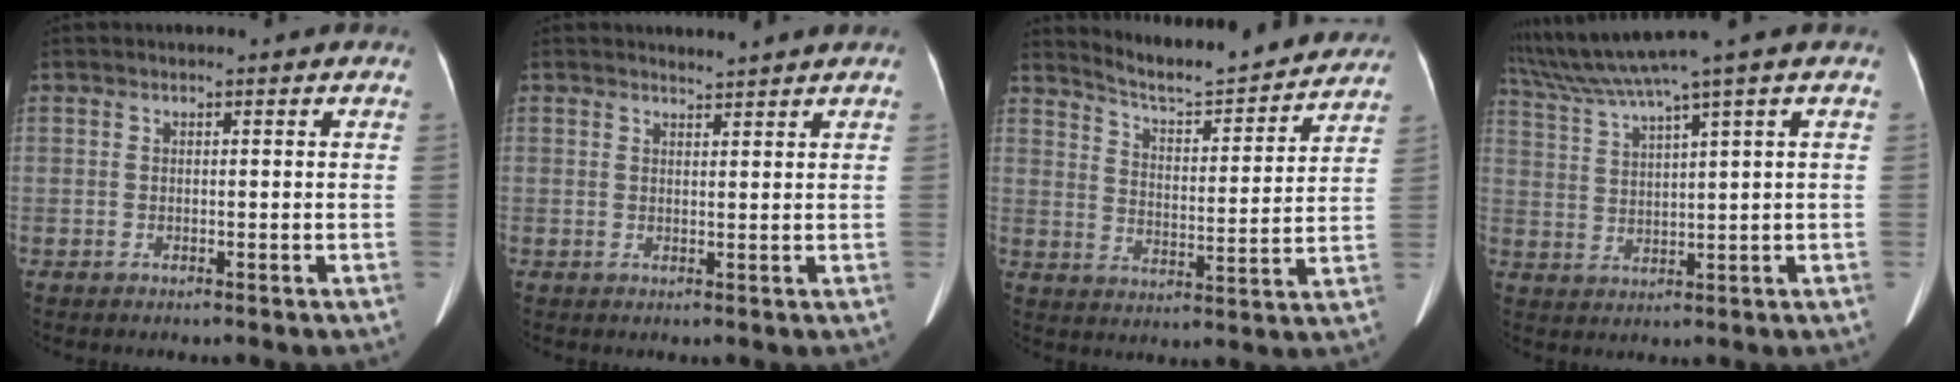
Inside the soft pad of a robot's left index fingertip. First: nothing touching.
{"total": 1.8, "force": [1.7, -0.5, -0.1], "torque": [-0.008, -0.001, 0.029]}
{"total": 16.0, "force": [15.3, 1.7, 4.1], "torque": [-0.061, -0.023, 0.208]}
{"total": 7.9, "force": [6.3, -2.7, 3.9], "torque": [-0.084, 0.013, 0.125]}